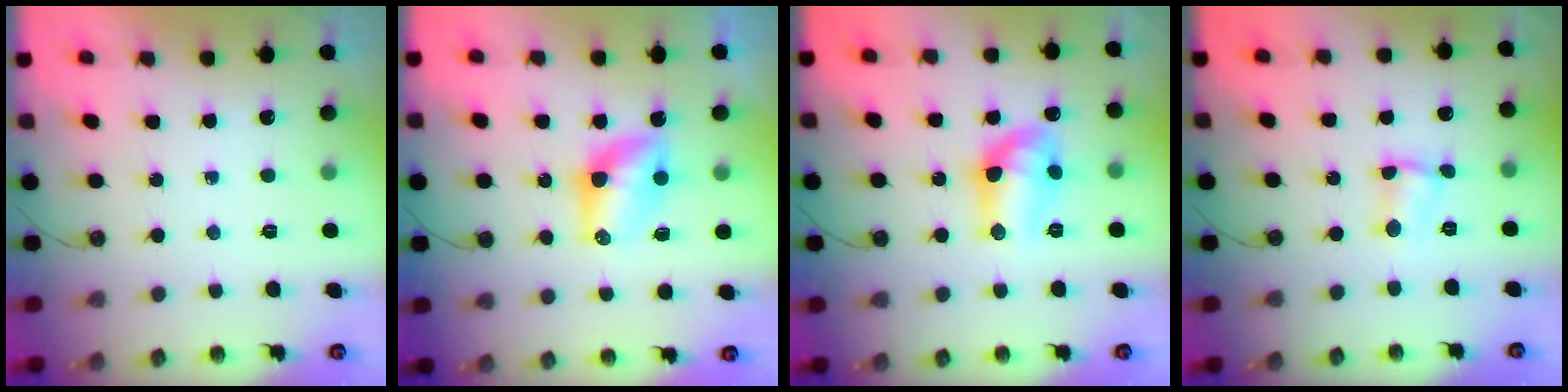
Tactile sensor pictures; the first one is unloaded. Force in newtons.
{"total": 8.2, "press": 8.2, "slide": 0.7}
{"total": 11.7, "press": 11.7, "slide": 0.5}
{"total": 2.1, "press": 2.1, "slide": 0.2}